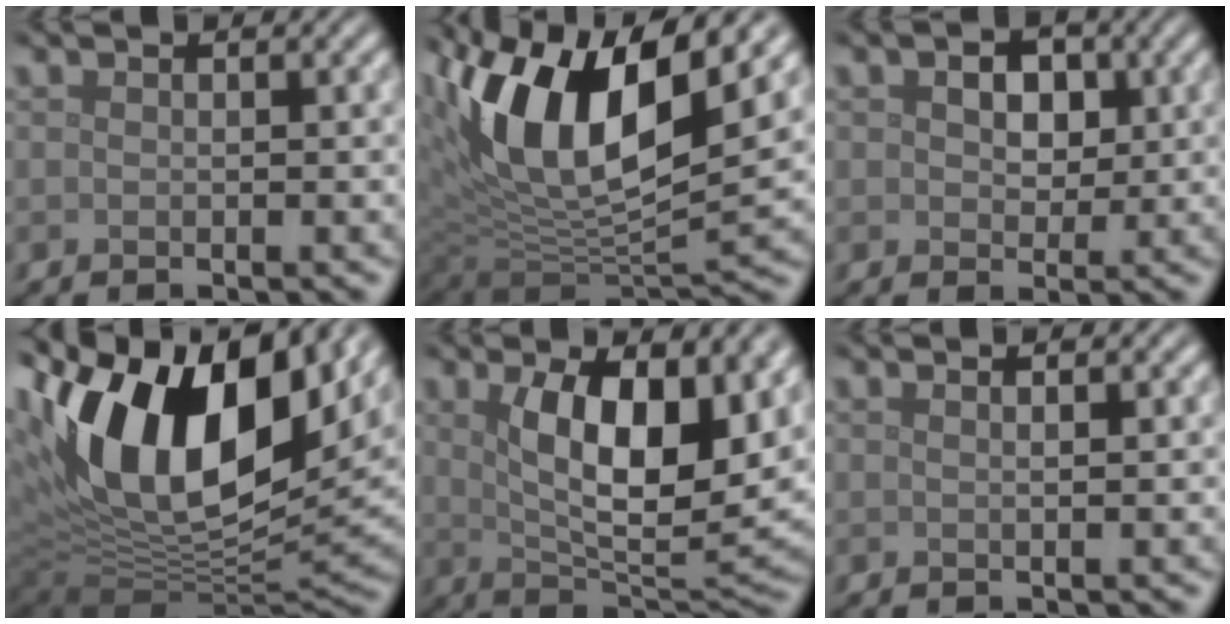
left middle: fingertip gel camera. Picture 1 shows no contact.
{"total": 13.2, "force": [5.4, 5.8, 10.6], "torque": [-0.190, 0.006, 0.094]}
{"total": 3.3, "force": [1.1, 2.3, 2.1], "torque": [-0.033, 0.002, 0.007]}
{"total": 17.6, "force": [6.0, 9.4, 13.7], "torque": [-0.253, 0.013, 0.101]}
{"total": 10.9, "force": [3.0, 4.6, 9.4], "torque": [-0.147, -0.009, 0.052]}
{"total": 1.3, "force": [0.7, 0.5, 0.9], "torque": [0.000, -0.002, -0.003]}